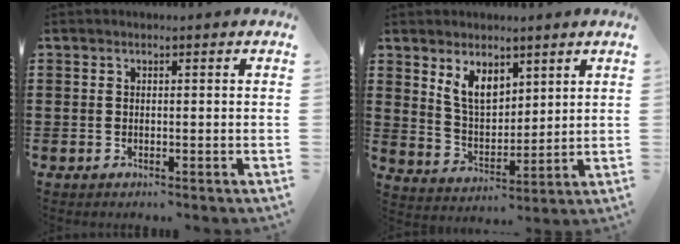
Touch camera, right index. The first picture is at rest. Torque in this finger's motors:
{"motor_torque": [0.28, 0.50, 0.18, 0.09]}